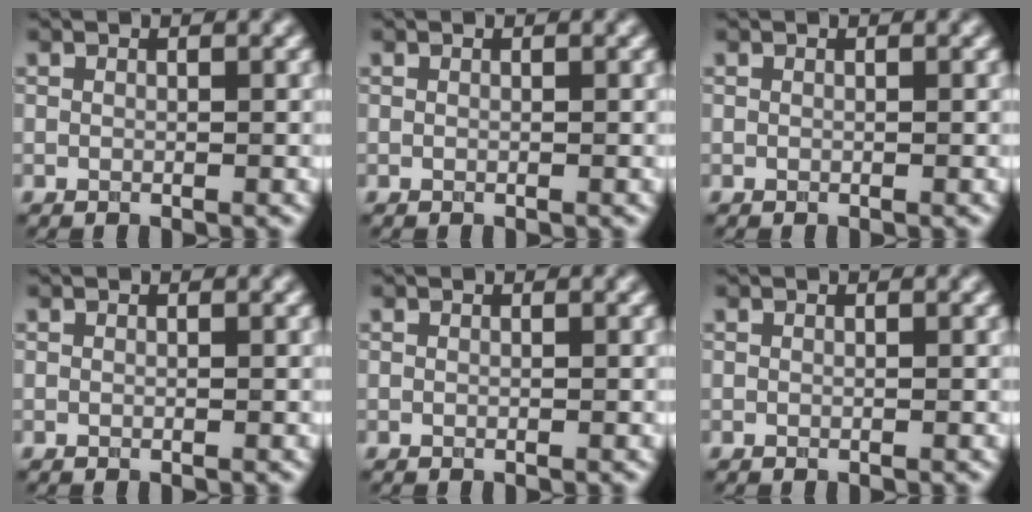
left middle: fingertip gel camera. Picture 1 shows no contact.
{"total": 0.0}
{"total": 0.0}
{"total": 0.0}
{"total": 0.0}
{"total": 0.0}